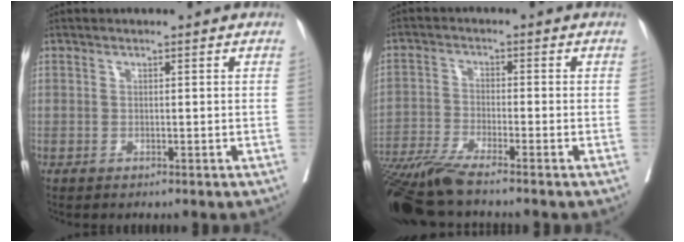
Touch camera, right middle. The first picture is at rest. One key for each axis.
{"total": 9.6, "fx": -8.1, "fy": -0.5, "fz": 5.2, "tx": -0.089, "ty": -0.029, "tz": -0.144}